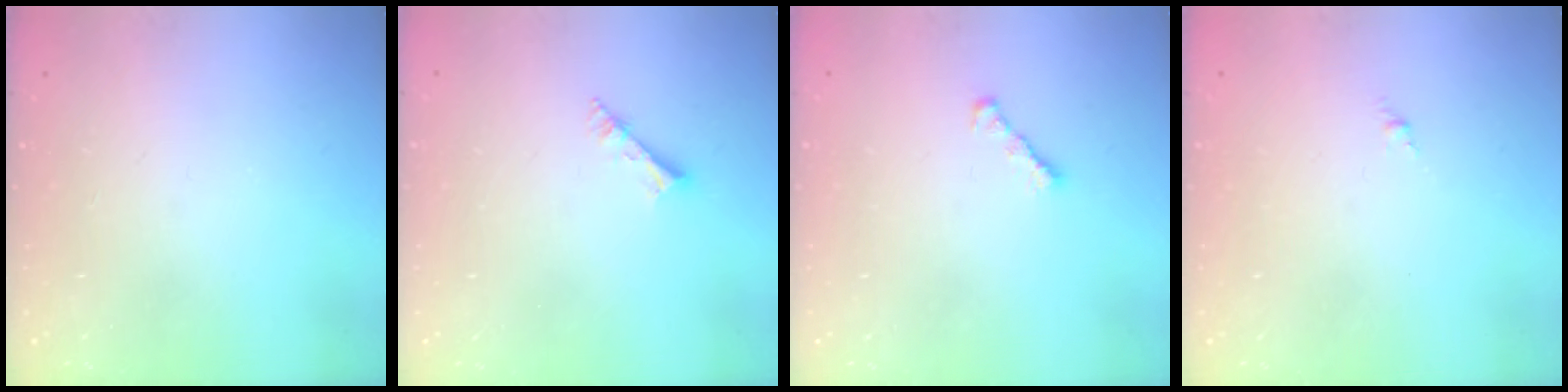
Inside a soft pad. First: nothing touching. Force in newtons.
{"total": 2.7, "press": 2.7, "slide": 0.3}
{"total": 2.5, "press": 2.4, "slide": 0.6}
{"total": 0.0}